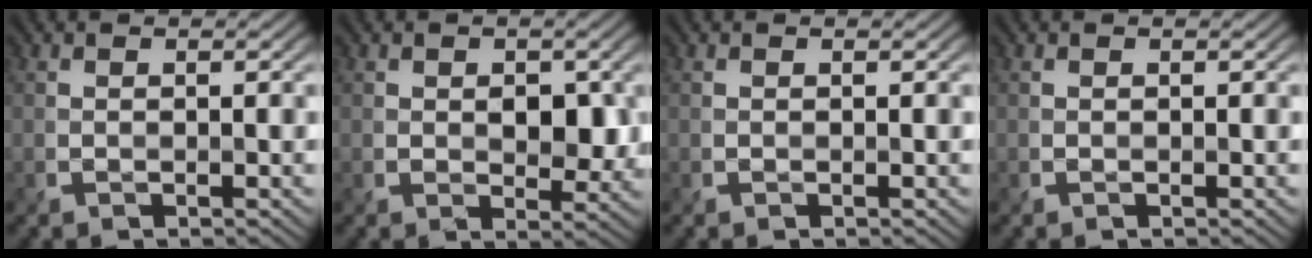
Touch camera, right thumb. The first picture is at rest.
{"total": 4.0, "force": [0.5, 2.7, 2.9], "torque": [-0.051, -0.010, 0.015]}
{"total": 0.0}
{"total": 0.0}